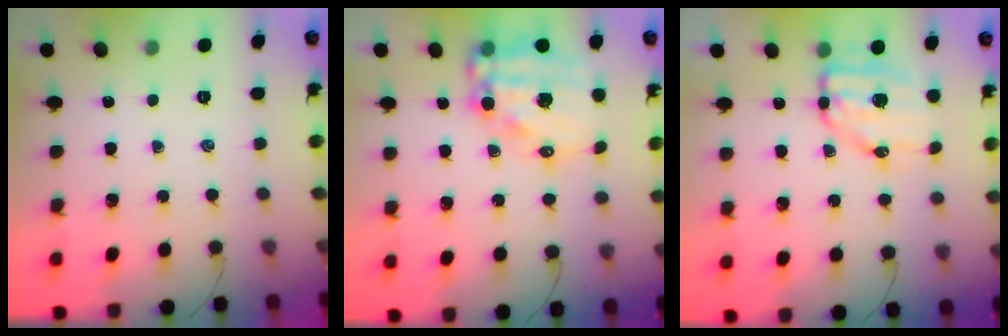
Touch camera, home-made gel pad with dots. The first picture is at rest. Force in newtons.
{"total": 15.7, "press": 15.3, "slide": 3.6}
{"total": 7.6, "press": 7.5, "slide": 1.5}